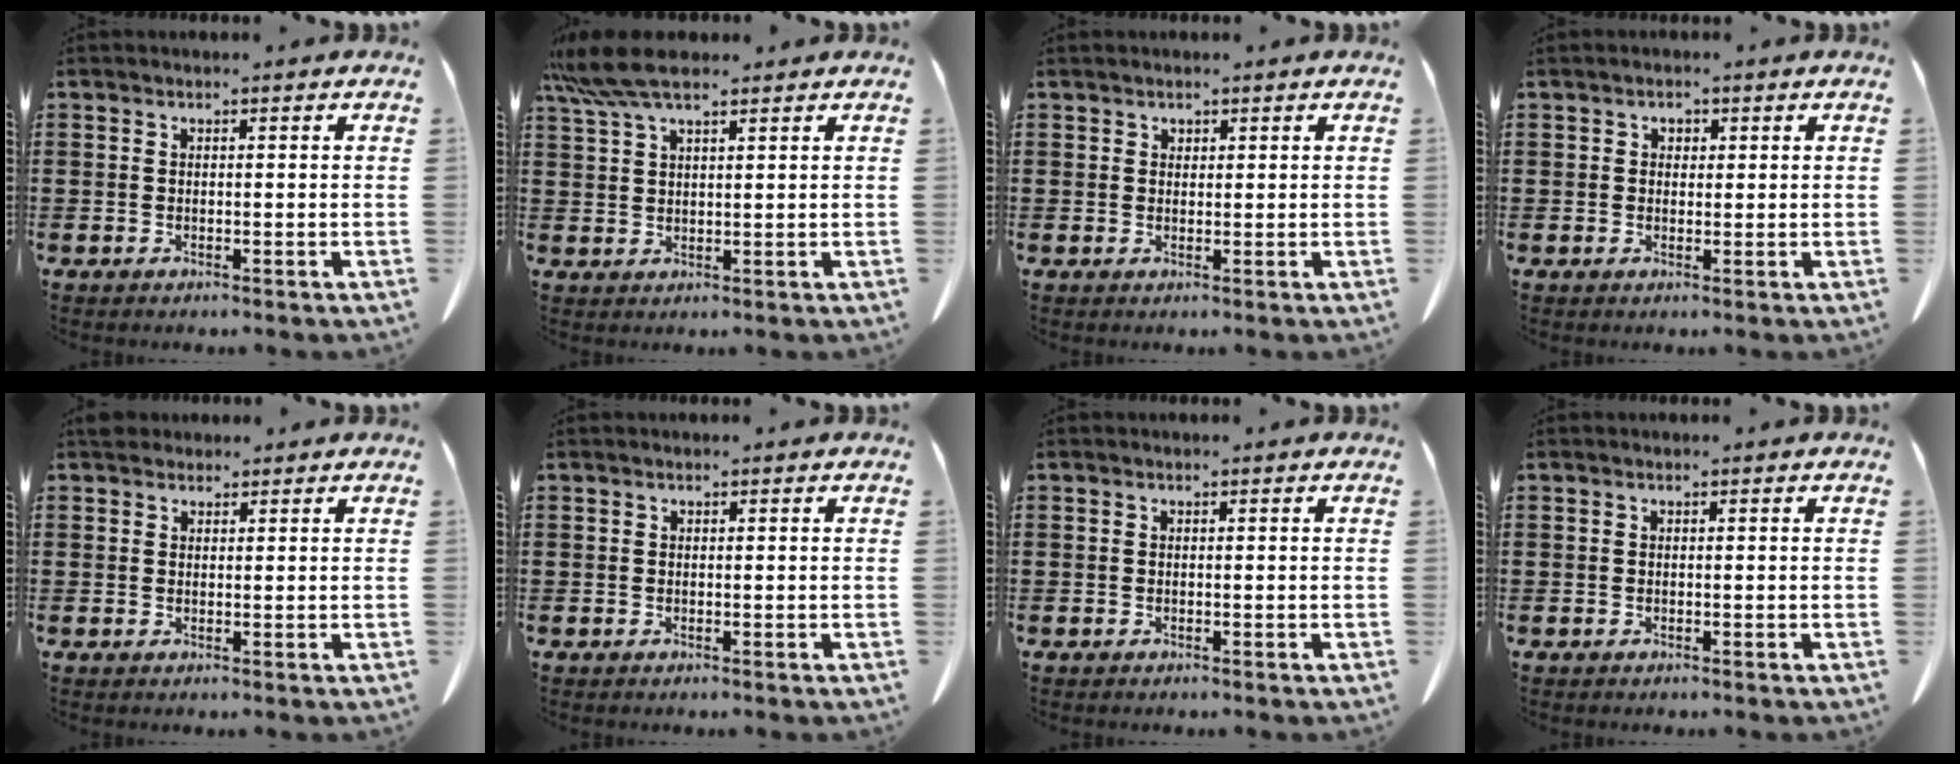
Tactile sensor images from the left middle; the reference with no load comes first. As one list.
[{"total": 6.8, "force": [5.1, 1.4, 4.2], "torque": [-0.102, -0.007, 0.093]}, {"total": 1.0, "force": [0.9, 0.4, 0.1], "torque": [0.003, -0.004, 0.016]}, {"total": 1.2, "force": [0.4, 1.0, 0.4], "torque": [-0.003, 0.001, 0.006]}, {"total": 2.1, "force": [1.8, 1.0, 0.5], "torque": [-0.007, 0.002, 0.034]}, {"total": 0.0}, {"total": 0.0}, {"total": 0.0}]